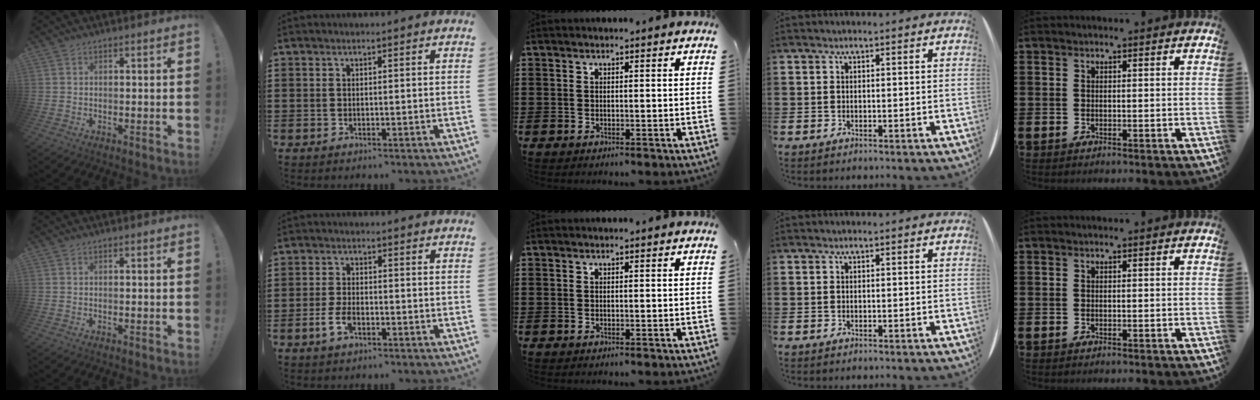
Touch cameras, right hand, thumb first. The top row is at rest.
{"index": {"total": 3.4, "force": [-1.5, 1.7, 2.5], "torque": [-0.058, -0.002, -0.031]}}